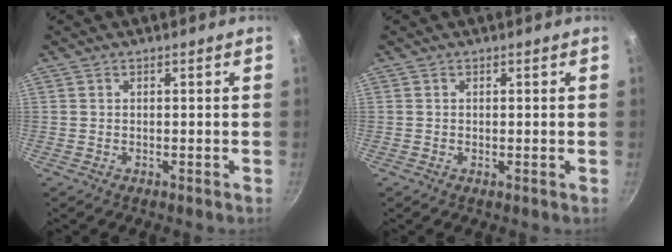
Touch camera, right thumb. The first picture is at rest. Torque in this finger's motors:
{"motor_torque": [0.01, -0.23, -0.53, -0.15, 0.04]}